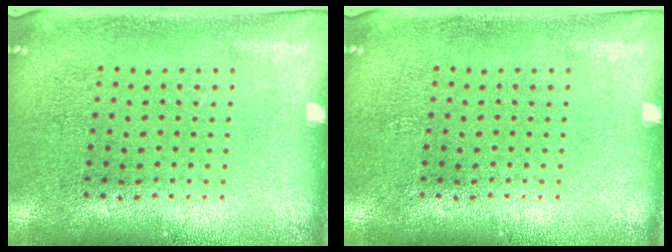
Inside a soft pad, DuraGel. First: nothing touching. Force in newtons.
{"total": 0.0}